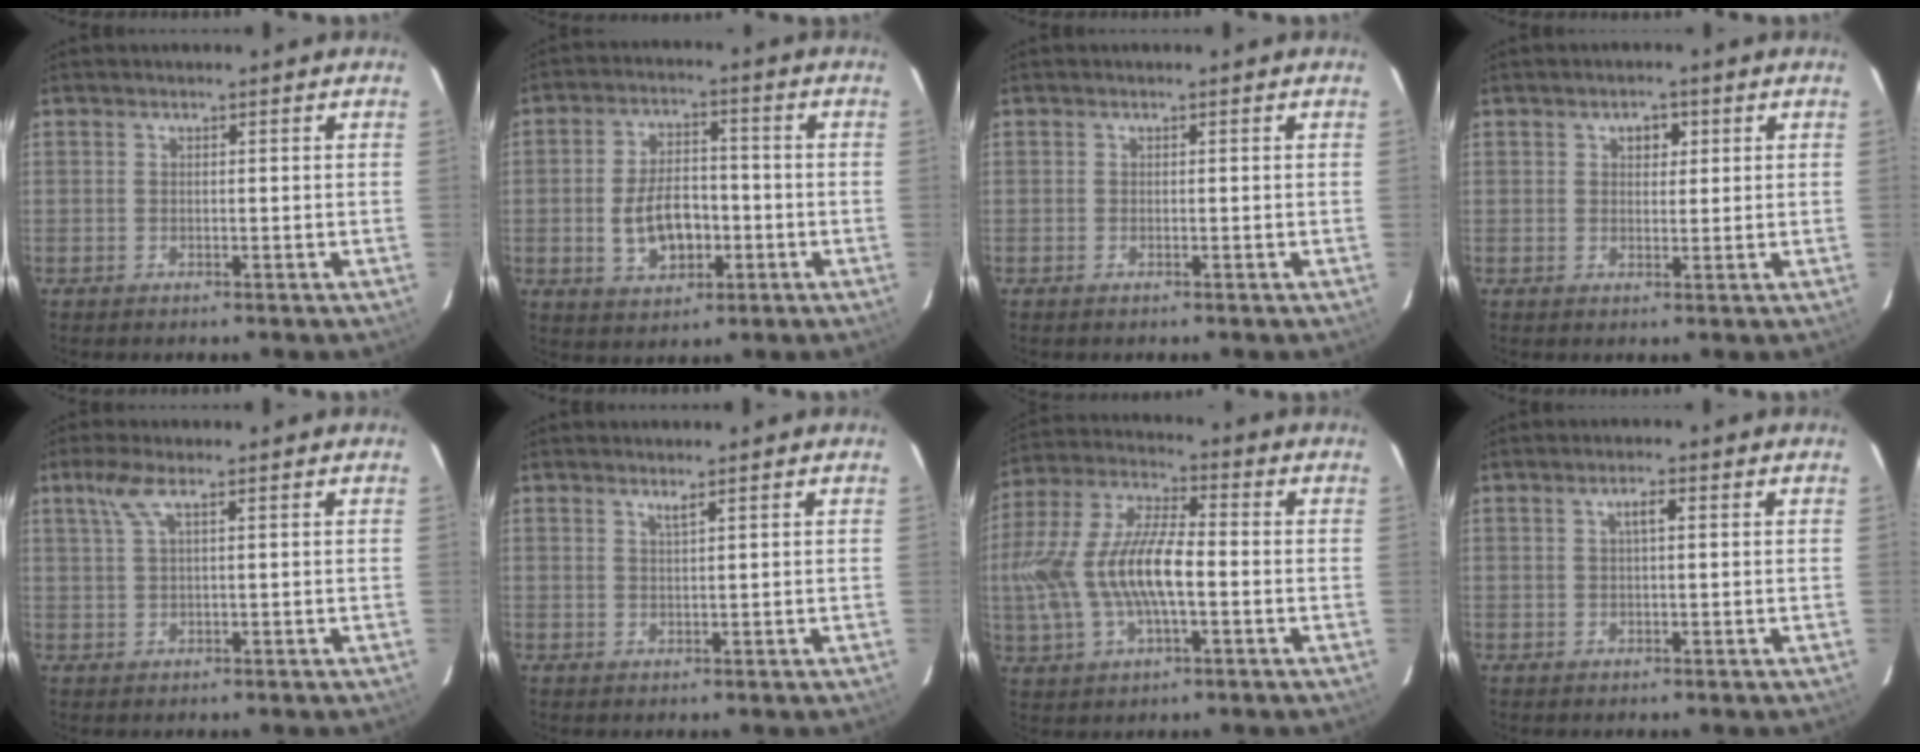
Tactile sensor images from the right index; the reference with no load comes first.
{"total": 9.5, "force": [-2.3, 5.7, 7.2], "torque": [-0.143, 0.013, -0.027]}
{"total": 0.0}
{"total": 2.6, "force": [1.0, 2.0, 1.4], "torque": [-0.016, 0.010, 0.016]}
{"total": 3.3, "force": [1.6, 0.2, 2.9], "torque": [-0.062, 0.006, 0.036]}
{"total": 1.0, "force": [0.8, -0.2, 0.7], "torque": [-0.010, -0.002, 0.012]}
{"total": 16.5, "force": [-2.3, 6.6, 14.9], "torque": [-0.310, 0.004, -0.041]}
{"total": 1.9, "force": [0.5, 0.4, 1.8], "torque": [-0.033, 0.007, 0.009]}